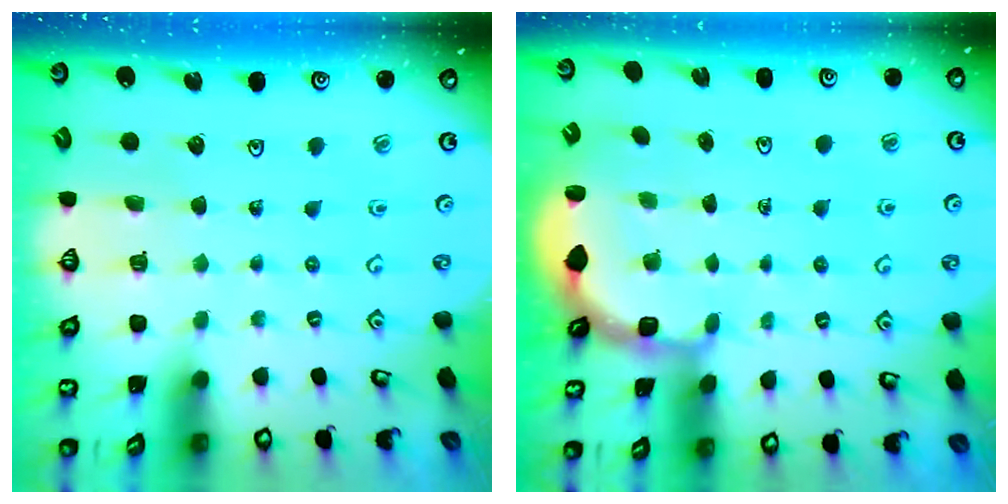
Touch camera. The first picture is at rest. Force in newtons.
{"total": 2.8, "press": 2.3, "slide": 1.7}